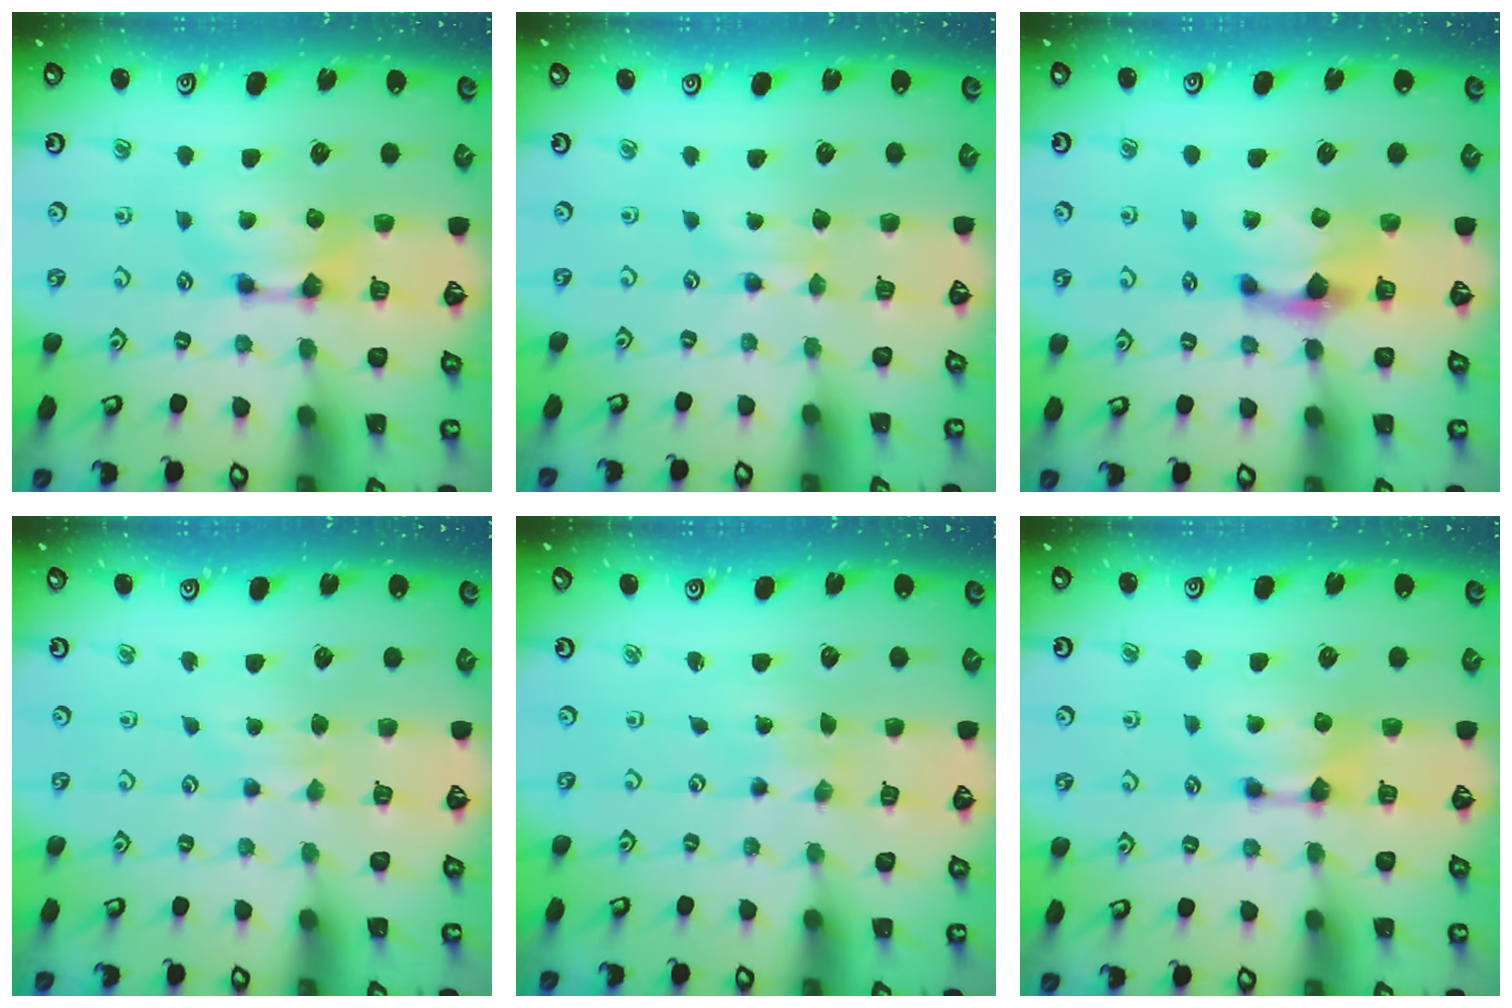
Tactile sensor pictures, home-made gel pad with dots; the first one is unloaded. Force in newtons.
{"total": 2.4, "press": 2.4, "slide": 0.4}
{"total": 2.0, "press": 1.8, "slide": 1.0}
{"total": 2.7, "press": 2.7, "slide": 0.5}
{"total": 5.4, "press": 5.4, "slide": 0.3}
{"total": 0.0}